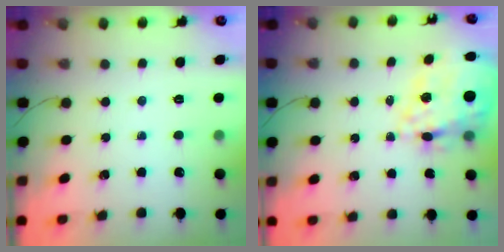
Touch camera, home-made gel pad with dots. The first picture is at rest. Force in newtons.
{"total": 19.9, "press": 19.4, "slide": 4.2}